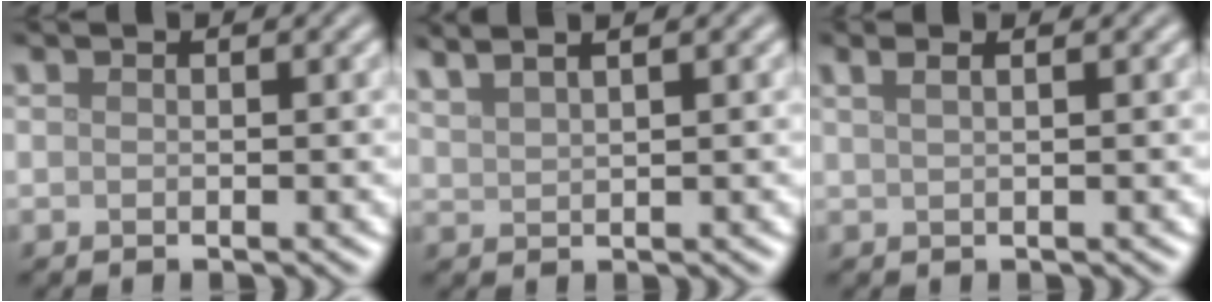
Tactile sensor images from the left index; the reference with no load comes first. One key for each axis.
{"total": 4.7, "fx": 3.4, "fy": 1.7, "fz": 2.8, "tx": -0.024, "ty": 0.030, "tz": 0.028}
{"total": 3.1, "fx": 1.7, "fy": 1.5, "fz": 2.1, "tx": -0.011, "ty": 0.012, "tz": -0.005}